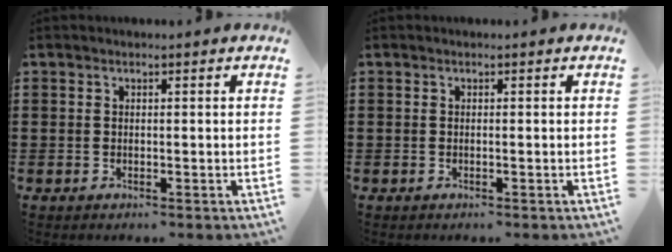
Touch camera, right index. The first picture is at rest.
{"total": 0.0}